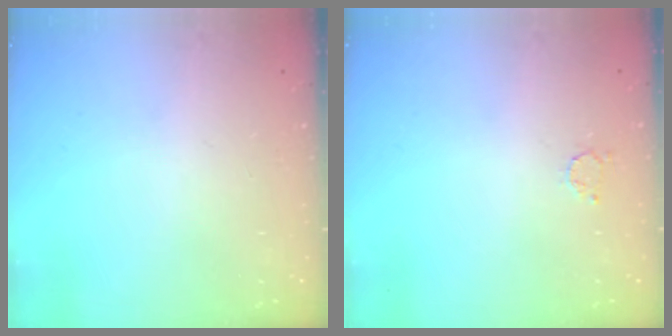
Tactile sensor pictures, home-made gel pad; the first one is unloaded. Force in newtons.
{"total": 1.7, "press": 1.7, "slide": 0.3}